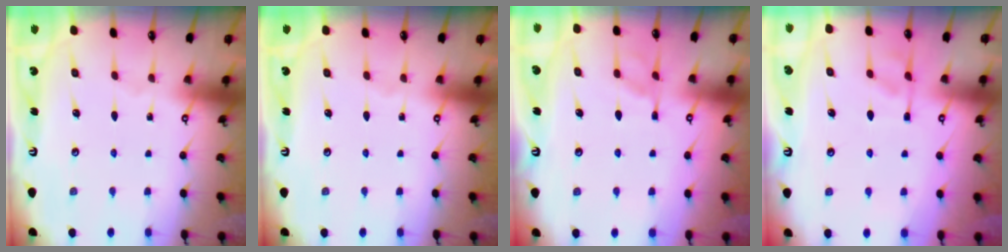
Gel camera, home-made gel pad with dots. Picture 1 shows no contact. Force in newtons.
{"total": 0.0}
{"total": 7.7, "press": 7.7, "slide": 0.6}
{"total": 2.0, "press": 1.5, "slide": 1.3}